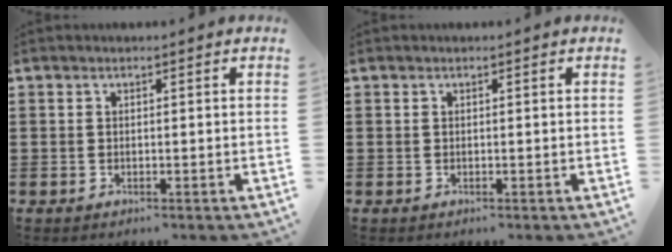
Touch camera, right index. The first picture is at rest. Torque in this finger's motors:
{"motor_torque": [0.00, 0.00, 0.00, 0.00]}